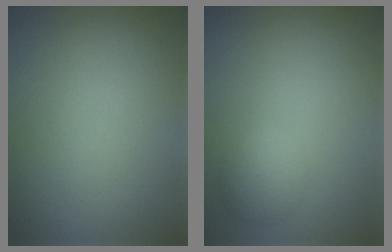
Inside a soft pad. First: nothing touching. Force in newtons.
{"total": 2.5, "press": 2.5, "slide": 0.2}